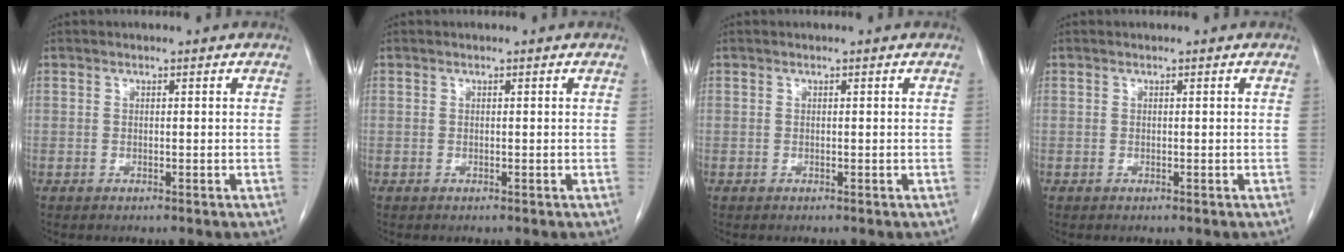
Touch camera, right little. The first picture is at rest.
{"total": 0.0}
{"total": 0.0}
{"total": 0.0}